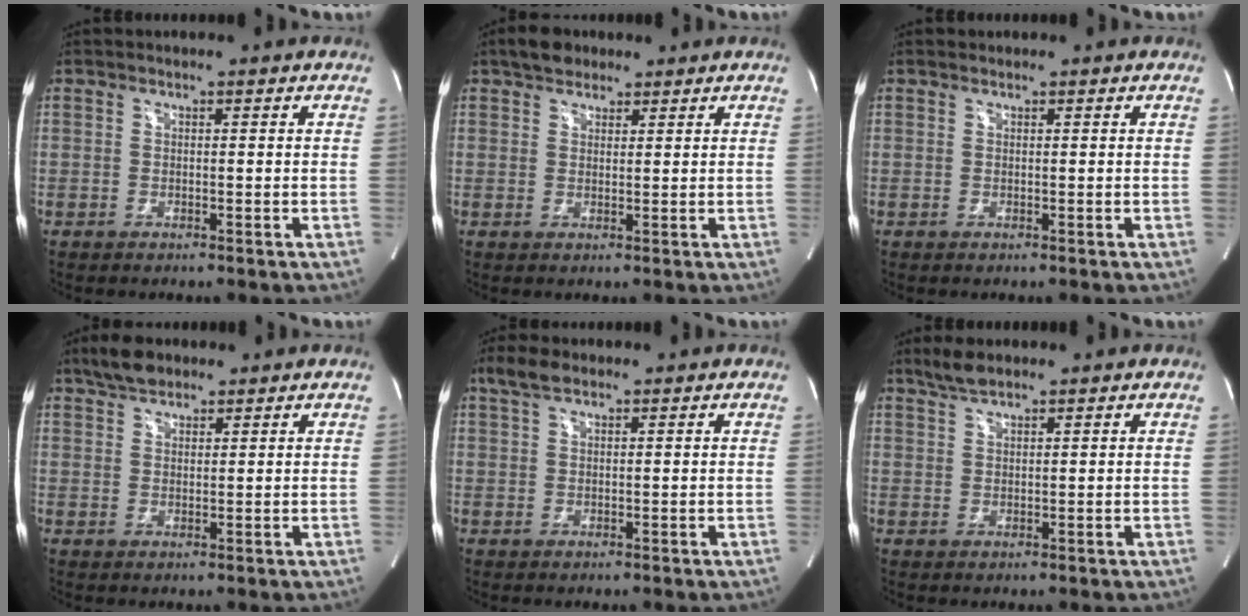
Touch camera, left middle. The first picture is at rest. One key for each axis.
{"total": 3.8, "fx": 2.8, "fy": 2.2, "fz": 1.4, "tx": -0.027, "ty": 0.018, "tz": 0.049}
{"total": 0.0}
{"total": 4.5, "fx": 3.6, "fy": 1.9, "fz": 1.9, "tx": -0.044, "ty": 0.014, "tz": 0.068}
{"total": 3.6, "fx": 2.5, "fy": 1.3, "fz": 2.2, "tx": -0.056, "ty": 0.018, "tz": 0.054}
{"total": 3.1, "fx": 2.6, "fy": 0.6, "fz": 1.6, "tx": -0.039, "ty": 0.010, "tz": 0.055}